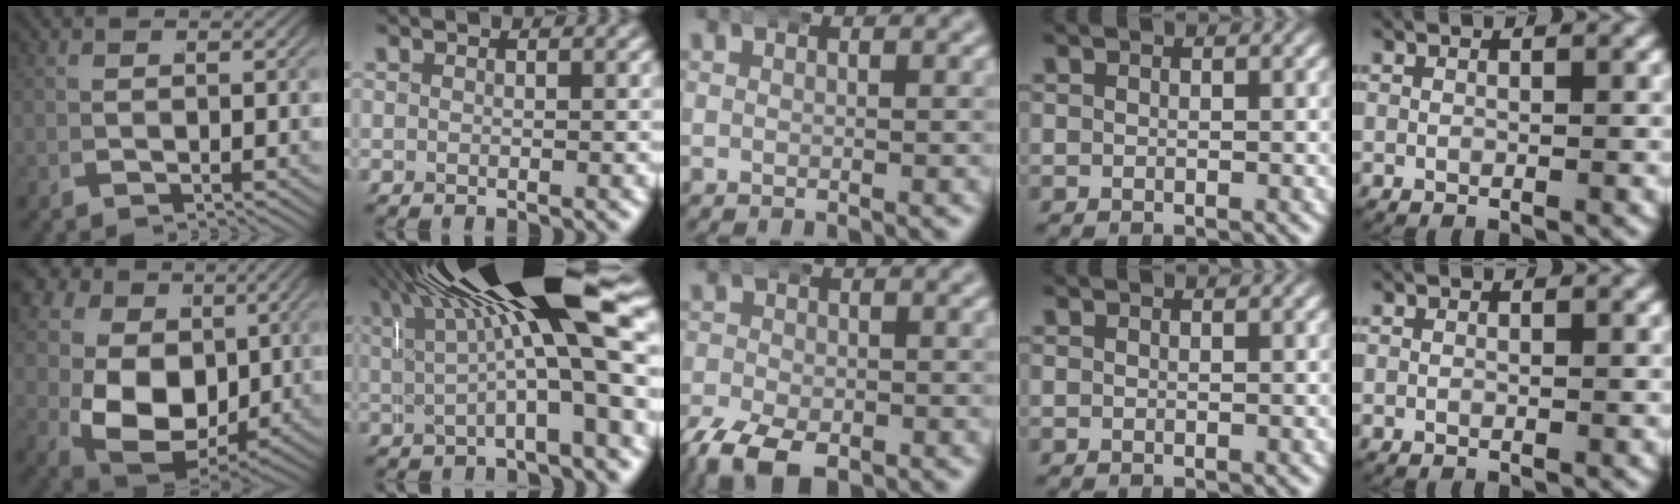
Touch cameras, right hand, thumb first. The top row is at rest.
{"thumb": {"total": 14.0, "force": [0.5, 10.6, 9.2], "torque": [-0.200, -0.071, 0.032]}, "index": {"total": 15.1, "force": [4.3, 4.3, 13.7], "torque": [-0.195, 0.050, 0.057]}, "middle": {"total": 6.5, "force": [-4.0, 3.6, 3.7], "torque": [-0.078, -0.030, -0.052]}}